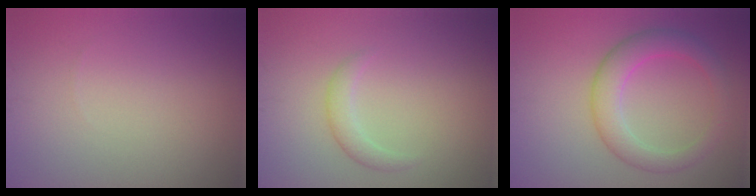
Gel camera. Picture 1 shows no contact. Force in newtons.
{"total": 1.6, "press": 1.6, "slide": 0.2}
{"total": 4.3, "press": 4.3, "slide": 0.1}